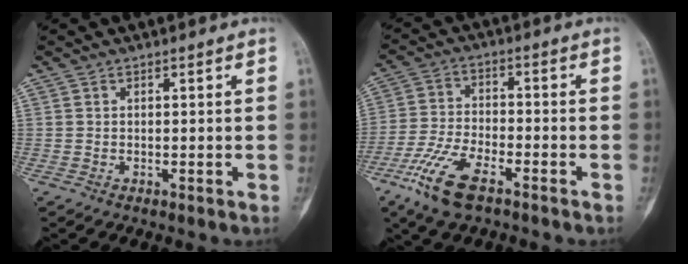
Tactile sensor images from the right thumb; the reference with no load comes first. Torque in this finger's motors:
{"motor_torque": [0.14, 0.25, 0.22, -0.16, 0.12]}